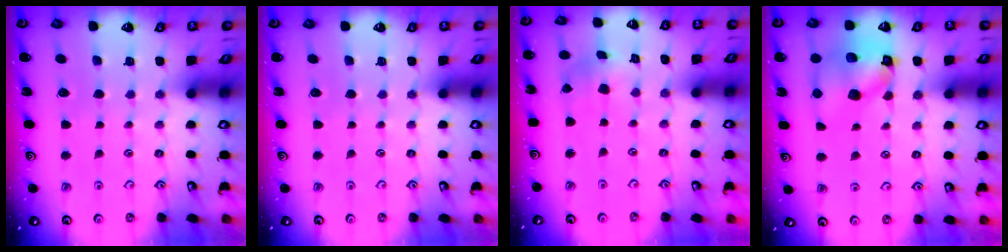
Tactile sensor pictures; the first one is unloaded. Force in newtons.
{"total": 0.0}
{"total": 1.4, "press": 1.4, "slide": 0.4}
{"total": 11.1, "press": 11.0, "slide": 1.5}